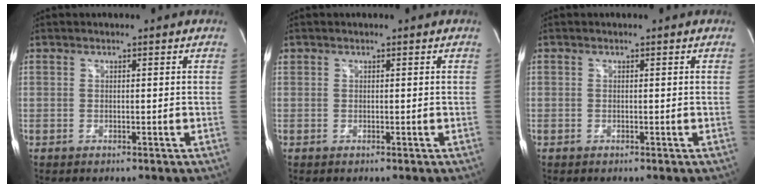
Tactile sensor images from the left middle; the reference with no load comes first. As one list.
[{"total": 0.0}, {"total": 0.0}]